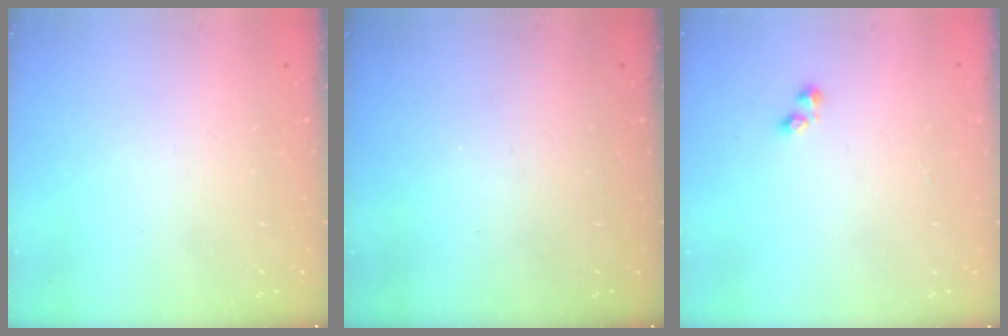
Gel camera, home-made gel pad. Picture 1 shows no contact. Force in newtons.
{"total": 0.0}
{"total": 1.6, "press": 1.5, "slide": 0.4}